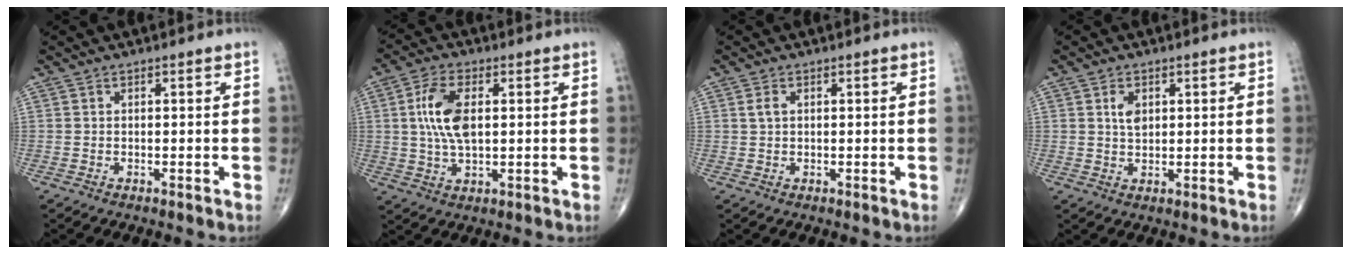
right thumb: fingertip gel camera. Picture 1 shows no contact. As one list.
[{"total": 9.1, "force": [1.4, 4.4, 7.8], "torque": [-0.161, 0.001, 0.027]}, {"total": 1.6, "force": [0.5, 1.0, 1.2], "torque": [-0.025, 0.005, 0.011]}, {"total": 3.1, "force": [1.0, 2.0, 2.2], "torque": [-0.031, -0.005, 0.018]}]